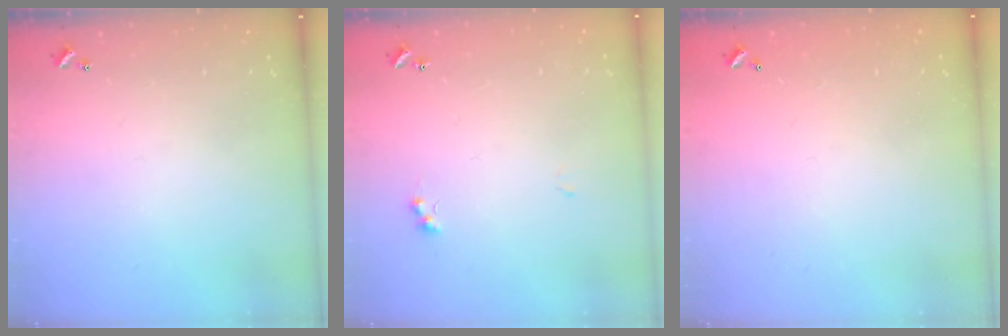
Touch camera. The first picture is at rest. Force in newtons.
{"total": 3.9, "press": 3.9, "slide": 0.7}
{"total": 2.9, "press": 2.9, "slide": 0.1}